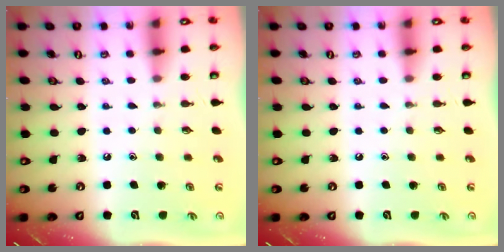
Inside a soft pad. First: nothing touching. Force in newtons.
{"total": 0.0}